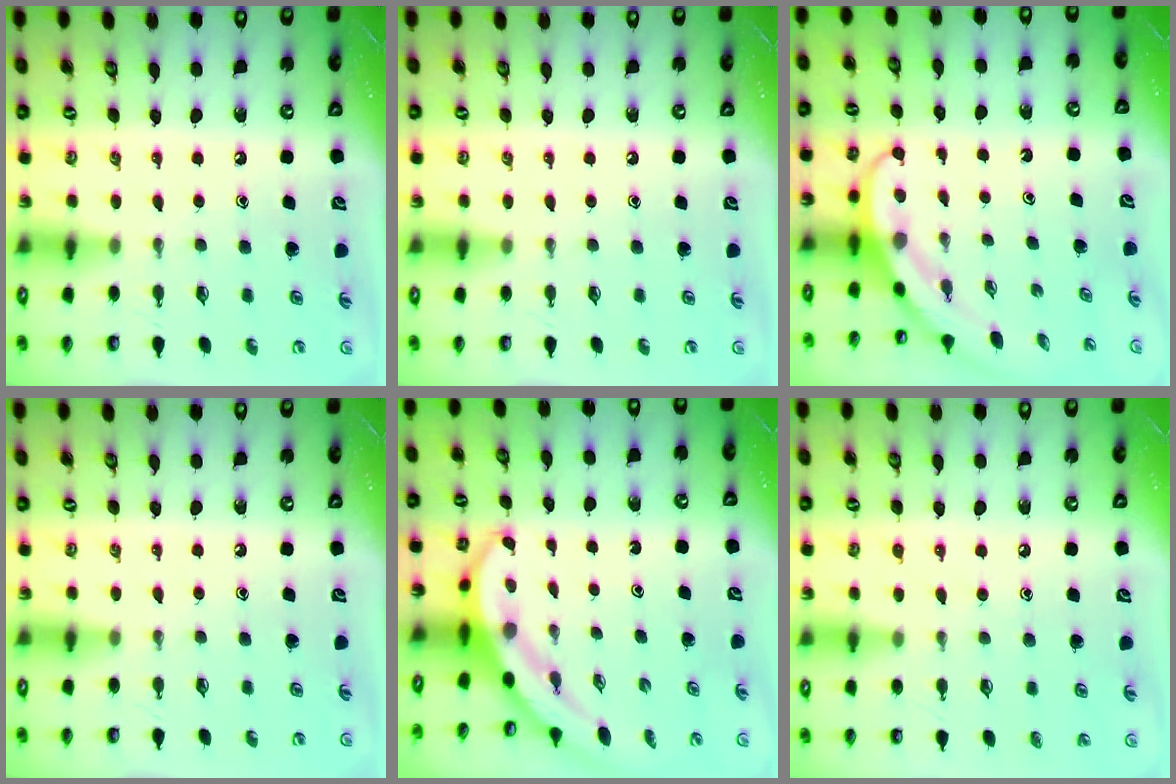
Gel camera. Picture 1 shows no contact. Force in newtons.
{"total": 0.0}
{"total": 3.7, "press": 3.7, "slide": 0.3}
{"total": 0.0}
{"total": 3.8, "press": 3.7, "slide": 0.3}
{"total": 4.7, "press": 4.7, "slide": 0.5}